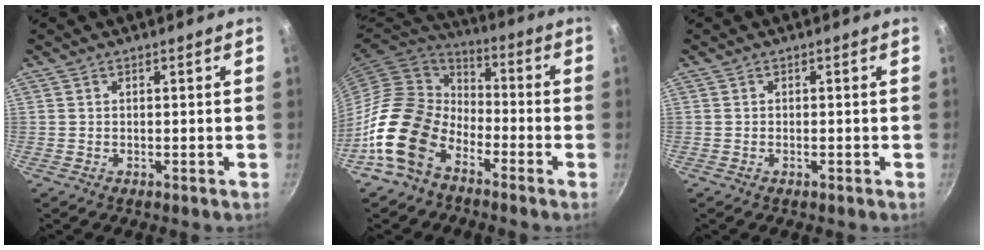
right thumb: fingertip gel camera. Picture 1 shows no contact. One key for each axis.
{"total": 15.5, "fx": -8.4, "fy": 10.2, "fz": 8.0, "tx": -0.115, "ty": 0.060, "tz": -0.186}
{"total": 0.6, "fx": -0.3, "fy": 0.2, "fz": 0.4, "tx": -0.008, "ty": 0.004, "tz": -0.007}